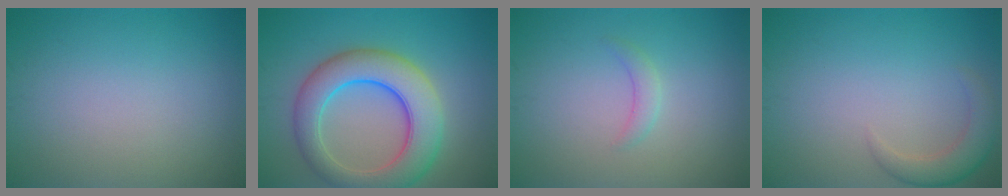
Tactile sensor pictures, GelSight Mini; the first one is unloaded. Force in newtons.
{"total": 8.2, "press": 8.2, "slide": 0.2}
{"total": 1.2, "press": 1.2, "slide": 0.2}
{"total": 2.9, "press": 2.9, "slide": 0.3}